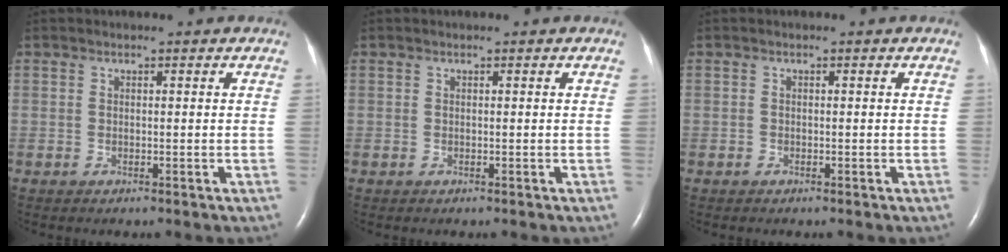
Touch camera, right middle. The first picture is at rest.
{"total": 0.0}
{"total": 0.0}